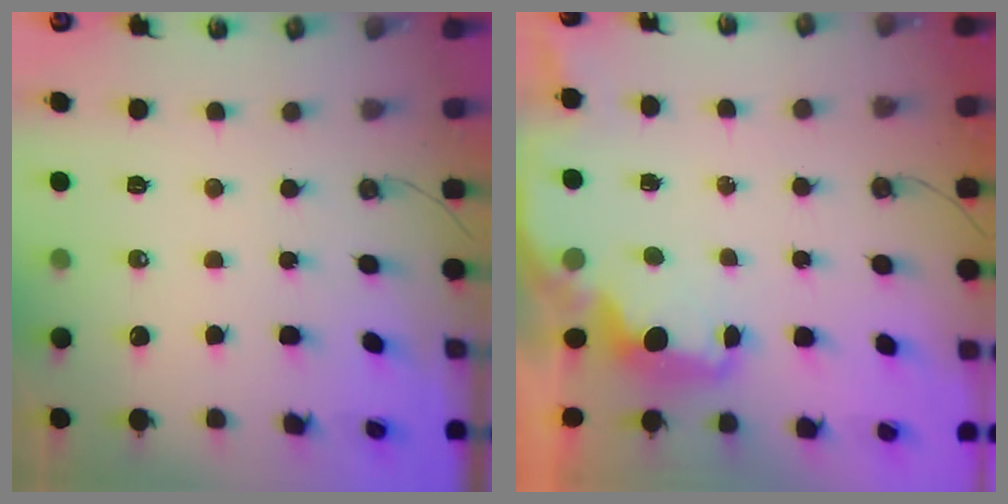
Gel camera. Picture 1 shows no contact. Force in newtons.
{"total": 2.0, "press": 1.9, "slide": 0.8}